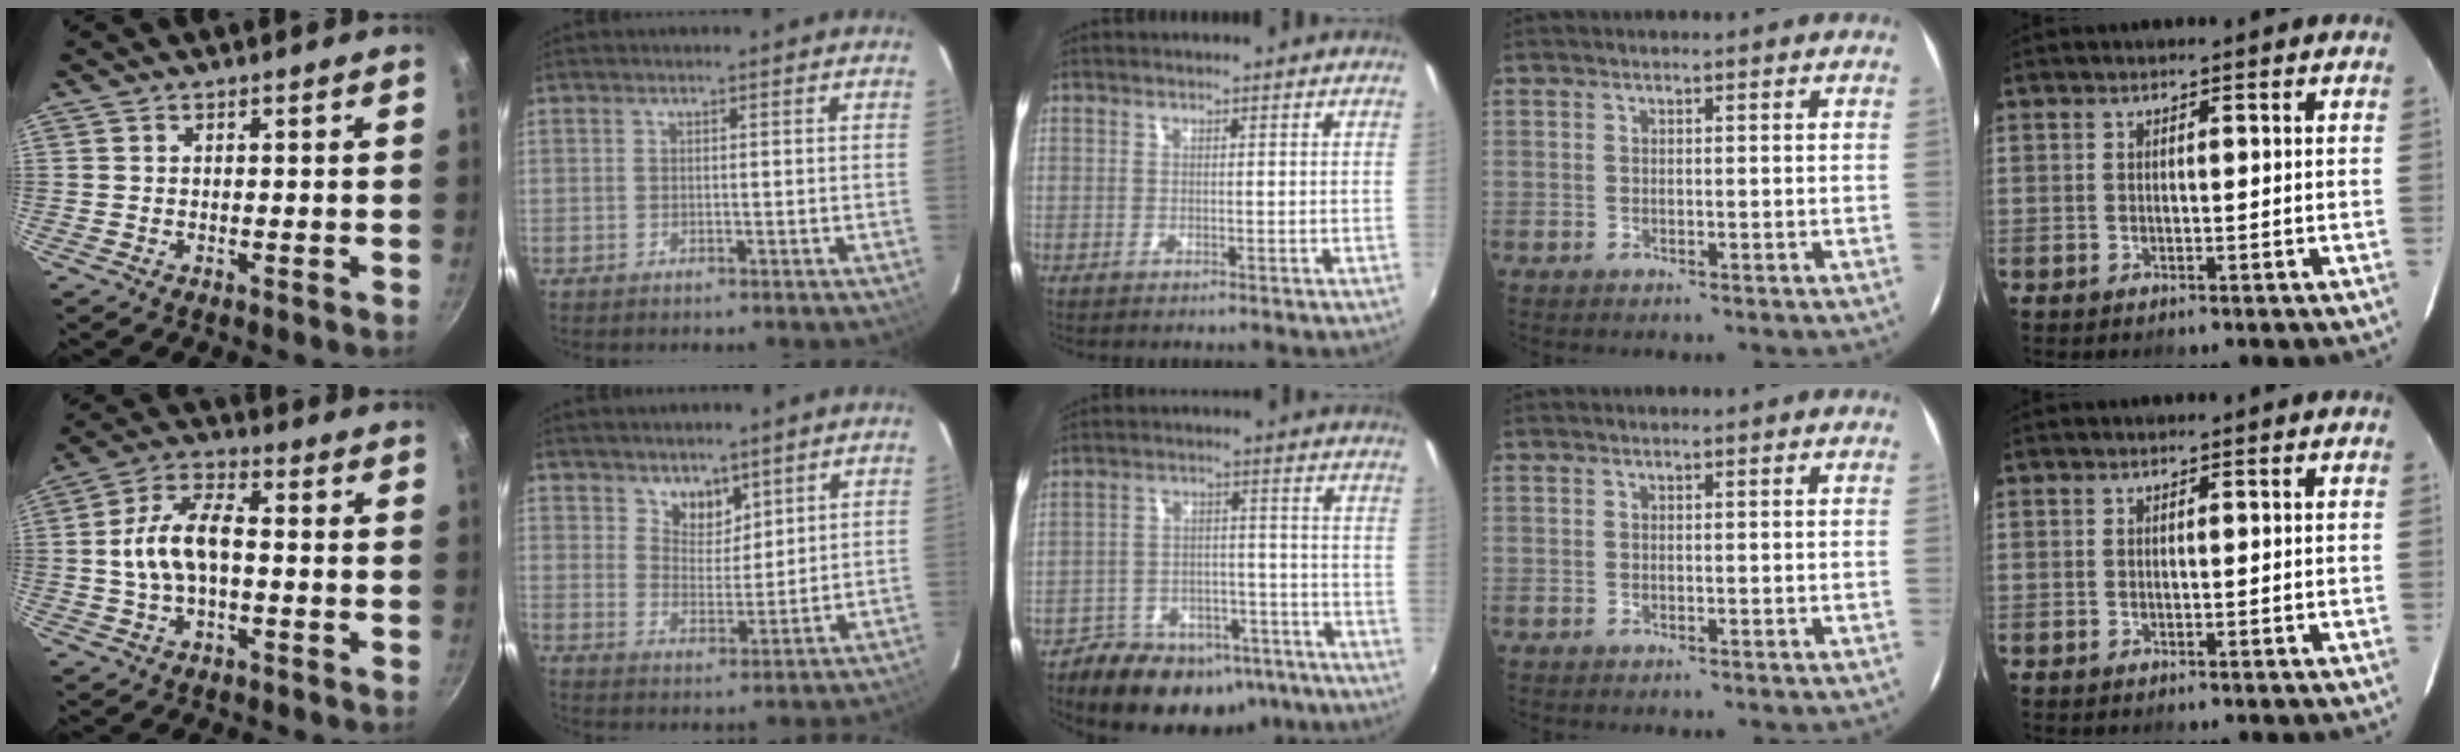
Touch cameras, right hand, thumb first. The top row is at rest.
{"thumb": {"total": 10.8, "force": [-0.6, 5.7, 9.2], "torque": [-0.163, 0.036, -0.019]}, "index": {"total": 5.4, "force": [4.0, 3.4, 1.5], "torque": [-0.013, 0.002, 0.074]}, "middle": {"total": 17.8, "force": [-13.1, 9.7, 7.2], "torque": [-0.144, 0.019, -0.167]}}